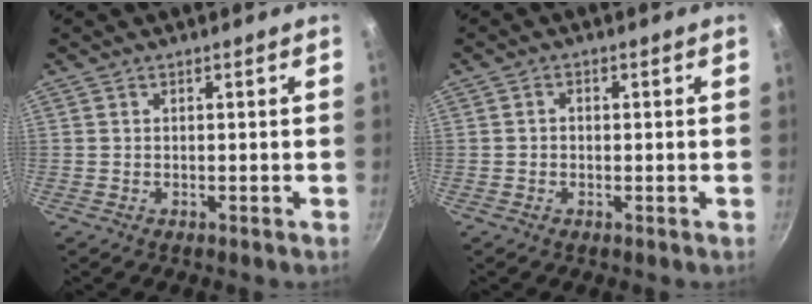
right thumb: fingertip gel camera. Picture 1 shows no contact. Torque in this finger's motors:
{"motor_torque": [-0.11, 0.10, -0.06, -0.18, -0.05]}